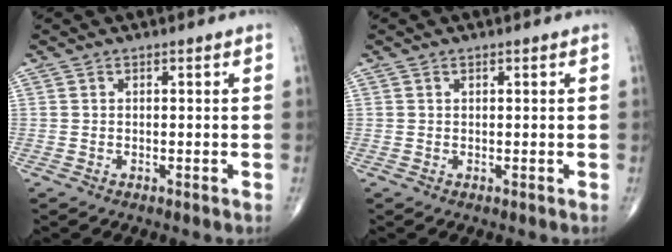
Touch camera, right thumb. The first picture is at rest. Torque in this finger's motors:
{"motor_torque": [-0.12, 0.17, 0.11, 0.22, 0.02]}